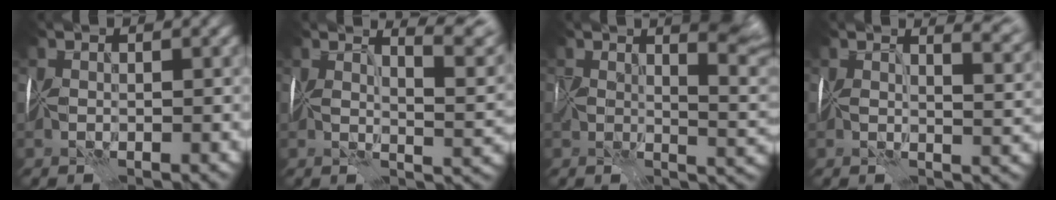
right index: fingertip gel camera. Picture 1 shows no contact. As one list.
[{"total": 5.2, "force": [4.0, 0.0, 3.3], "torque": [-0.021, 0.008, 0.050]}, {"total": 5.2, "force": [2.6, 1.0, 4.4], "torque": [-0.055, -0.004, 0.045]}, {"total": 5.8, "force": [4.1, 1.4, 3.8], "torque": [-0.013, 0.022, 0.037]}]